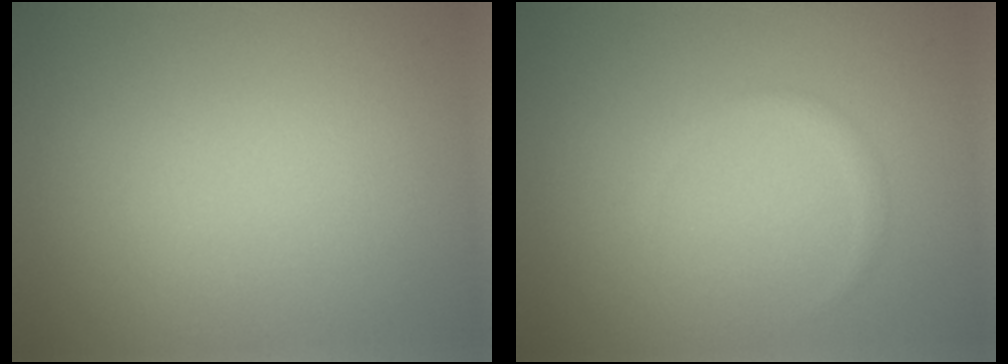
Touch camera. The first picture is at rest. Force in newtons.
{"total": 0.7, "press": 0.7, "slide": 0.1}